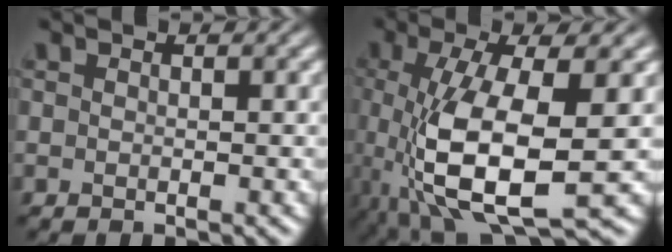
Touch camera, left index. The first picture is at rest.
{"total": 9.5, "force": [-0.9, 3.5, 8.7], "torque": [-0.180, -0.008, -0.013]}